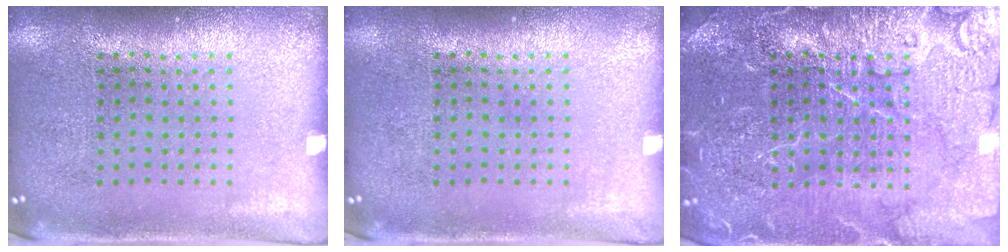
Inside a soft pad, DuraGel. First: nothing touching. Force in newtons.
{"total": 0.0}
{"total": 4.9, "press": 4.9, "slide": 0.7}